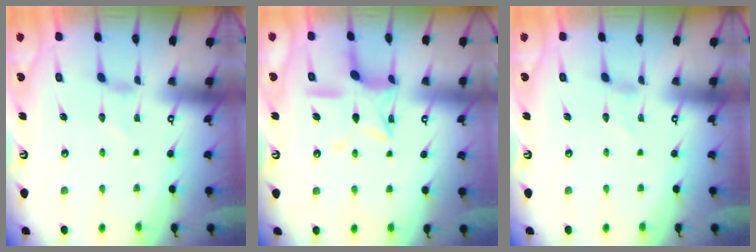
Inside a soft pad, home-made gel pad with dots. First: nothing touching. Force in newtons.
{"total": 12.6, "press": 12.6, "slide": 0.8}
{"total": 0.0}